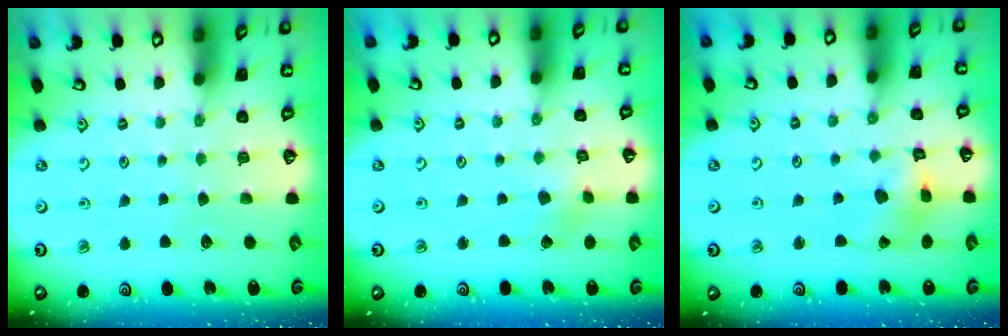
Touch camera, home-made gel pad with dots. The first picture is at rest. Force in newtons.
{"total": 1.9, "press": 1.9, "slide": 0.2}
{"total": 6.8, "press": 6.8, "slide": 0.7}